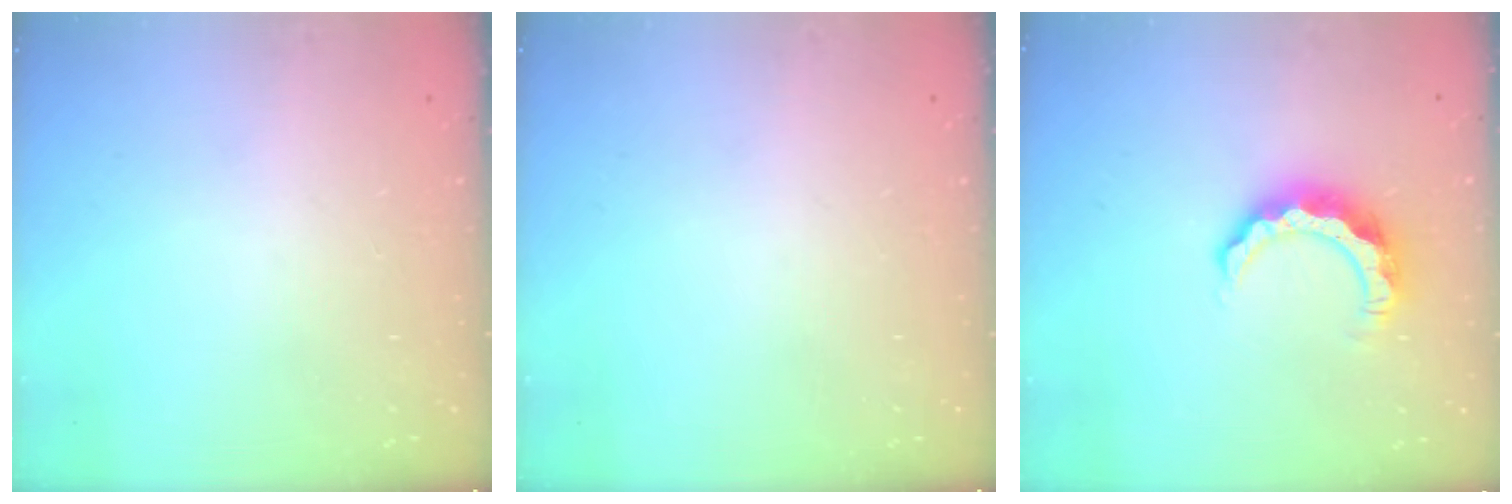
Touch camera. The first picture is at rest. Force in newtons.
{"total": 0.0}
{"total": 8.2, "press": 8.2, "slide": 0.7}